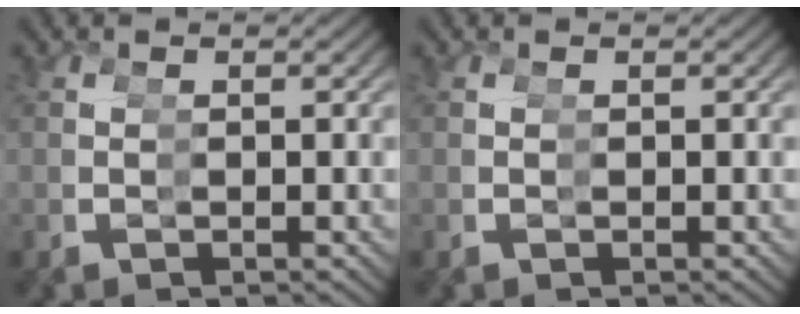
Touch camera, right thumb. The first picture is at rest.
{"total": 0.0}